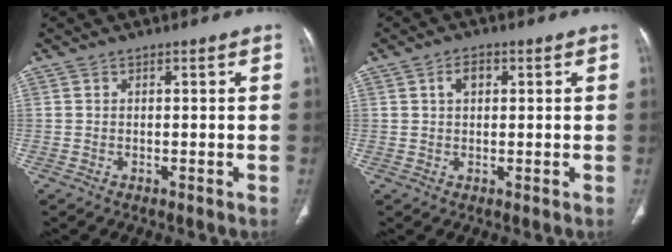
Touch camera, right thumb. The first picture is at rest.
{"total": 2.9, "force": [0.9, 1.9, 2.0], "torque": [-0.029, 0.006, 0.015]}